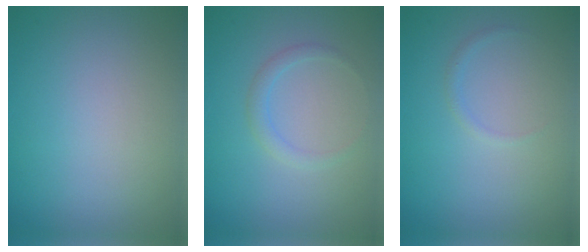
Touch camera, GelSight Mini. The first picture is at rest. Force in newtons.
{"total": 1.3, "press": 1.3, "slide": 0.1}
{"total": 0.6, "press": 0.6, "slide": 0.1}